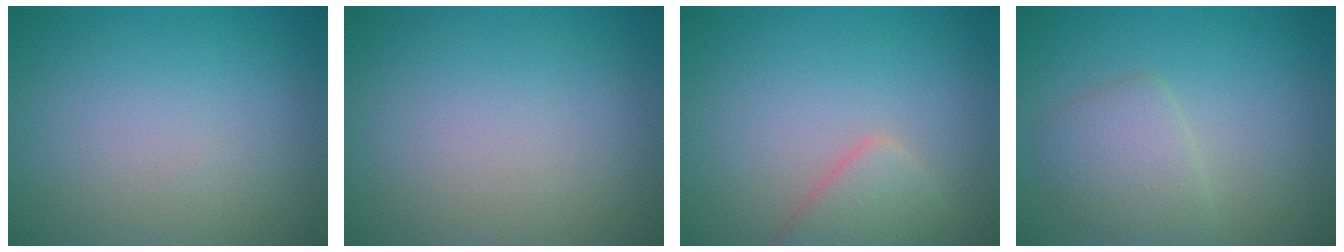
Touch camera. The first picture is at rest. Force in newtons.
{"total": 0.0}
{"total": 2.6, "press": 2.6, "slide": 0.2}
{"total": 2.9, "press": 2.9, "slide": 0.2}